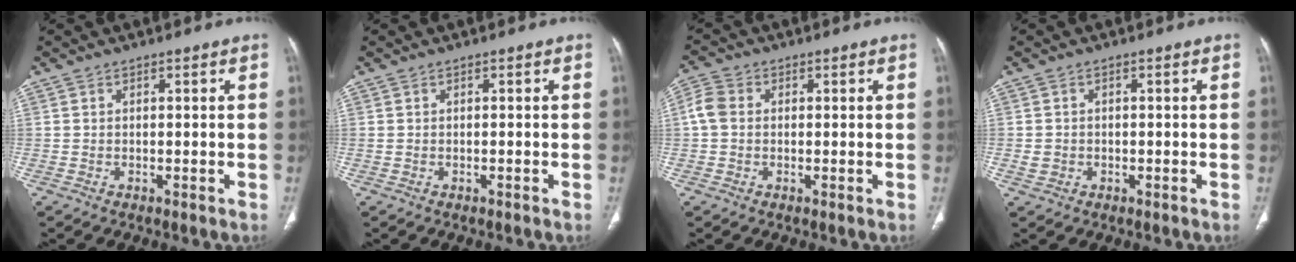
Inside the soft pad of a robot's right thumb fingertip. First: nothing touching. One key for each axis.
{"total": 0.0}
{"total": 4.0, "fx": 0.2, "fy": 3.2, "fz": 2.3, "tx": -0.052, "ty": 0.013, "tz": -0.003}
{"total": 1.9, "fx": -0.5, "fy": 1.7, "fz": 0.8, "tx": -0.012, "ty": 0.006, "tz": -0.003}